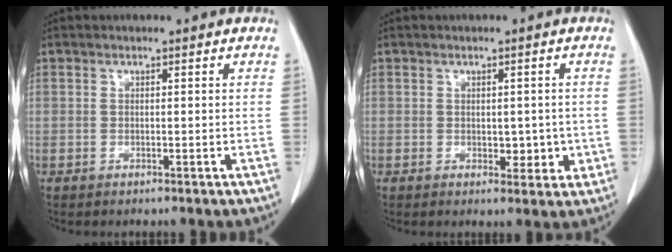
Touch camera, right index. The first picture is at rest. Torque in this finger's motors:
{"motor_torque": [-0.03, -0.01, -0.02, 0.00]}